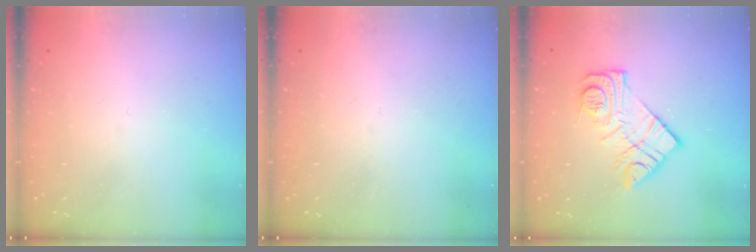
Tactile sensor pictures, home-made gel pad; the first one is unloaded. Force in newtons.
{"total": 0.0}
{"total": 13.2, "press": 13.2, "slide": 0.9}